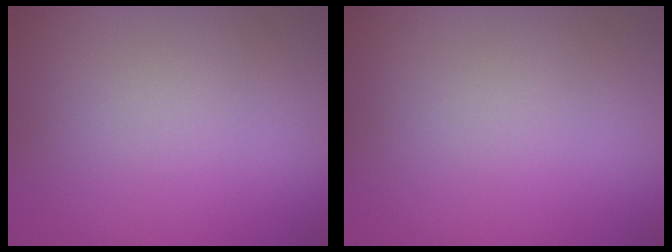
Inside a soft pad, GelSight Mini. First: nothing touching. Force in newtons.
{"total": 0.0}